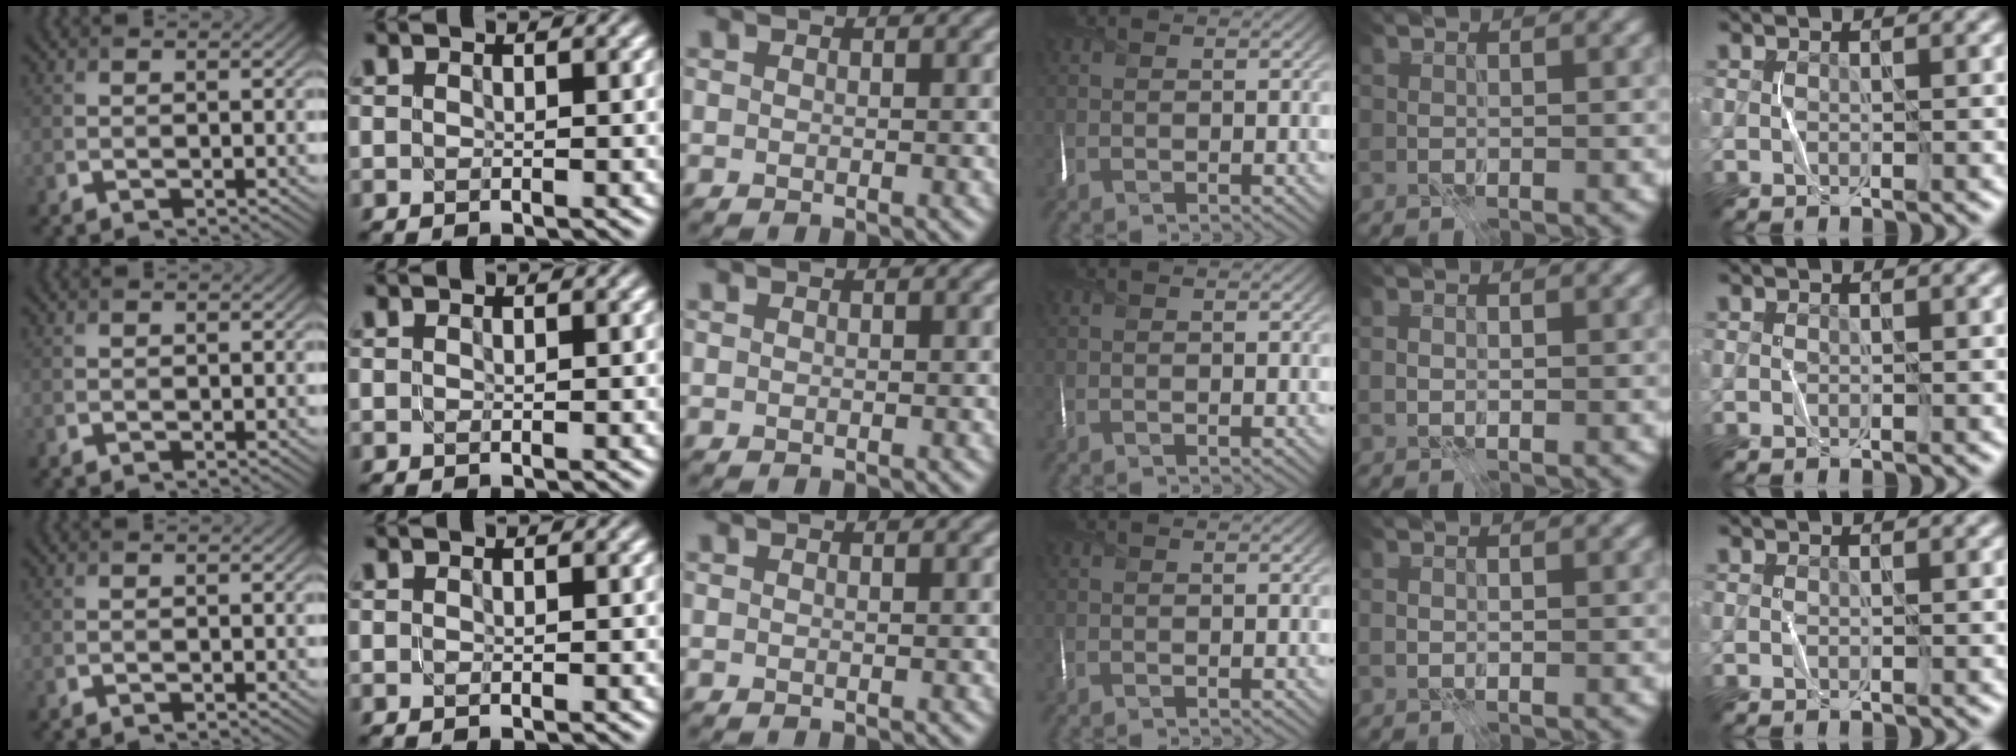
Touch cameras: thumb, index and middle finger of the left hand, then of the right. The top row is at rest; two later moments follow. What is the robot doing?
{"motion": "fold", "object": "scarf"}